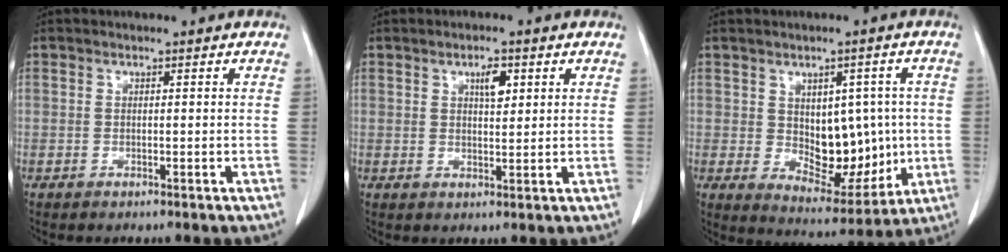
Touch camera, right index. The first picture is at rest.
{"total": 3.2, "force": [1.4, 1.2, 2.6], "torque": [-0.043, -0.001, 0.025]}
{"total": 10.8, "force": [0.1, 6.3, 8.8], "torque": [-0.114, 0.004, 0.024]}